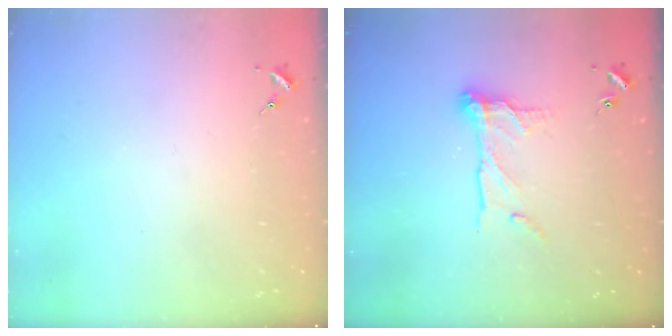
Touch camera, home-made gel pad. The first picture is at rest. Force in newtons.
{"total": 10.9, "press": 10.8, "slide": 1.3}